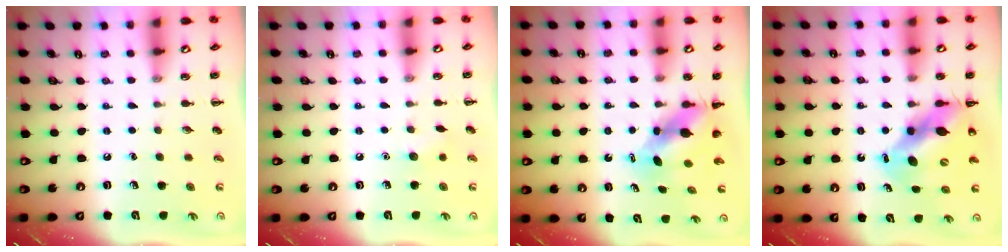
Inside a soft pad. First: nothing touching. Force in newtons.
{"total": 5.1, "press": 4.9, "slide": 1.4}
{"total": 5.6, "press": 5.5, "slide": 1.1}
{"total": 11.0, "press": 10.7, "slide": 2.5}